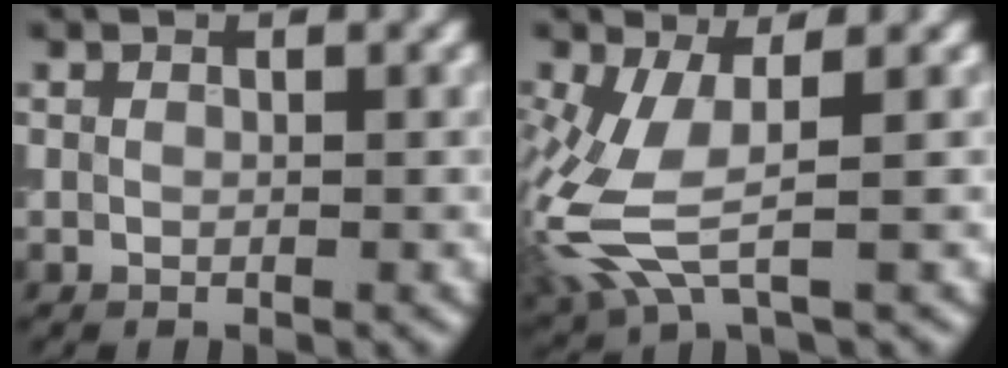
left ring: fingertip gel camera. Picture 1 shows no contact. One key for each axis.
{"total": 6.4, "fx": -0.8, "fy": 2.9, "fz": 5.6, "tx": -0.168, "ty": -0.010, "tz": -0.013}